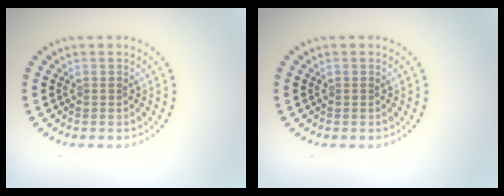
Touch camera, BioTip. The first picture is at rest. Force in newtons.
{"total": 0.0}